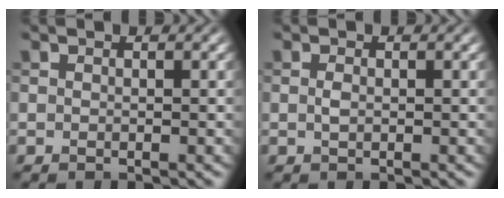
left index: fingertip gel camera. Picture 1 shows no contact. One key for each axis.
{"total": 0.7, "fx": 0.0, "fy": 0.3, "fz": 0.6, "tx": -0.015, "ty": -0.001, "tz": 0.000}